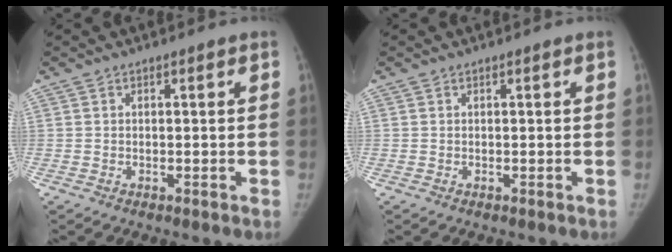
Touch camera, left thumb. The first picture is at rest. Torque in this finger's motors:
{"motor_torque": [0.19, -0.06, 0.28, -0.18, 0.09]}